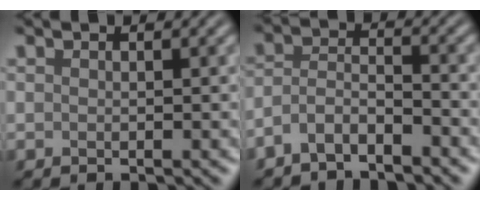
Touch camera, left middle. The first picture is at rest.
{"total": 3.2, "force": [-2.5, 1.1, 1.7], "torque": [-0.037, 0.004, -0.059]}